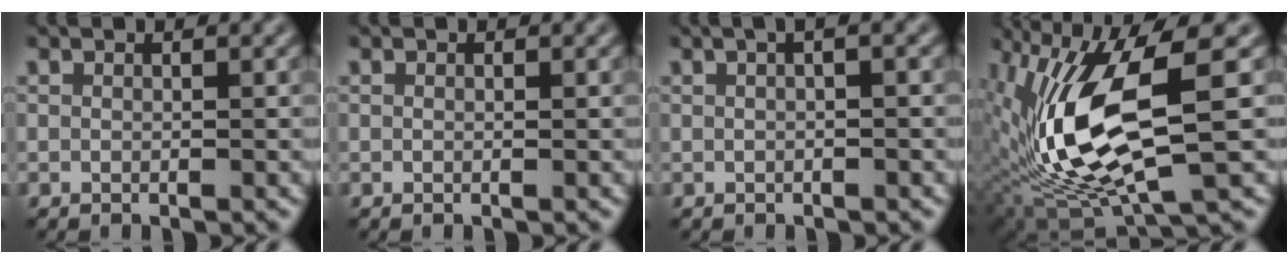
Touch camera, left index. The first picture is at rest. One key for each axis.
{"total": 0.0}
{"total": 3.1, "fx": 1.0, "fy": 1.4, "fz": 2.6, "tx": -0.017, "ty": 0.011, "tz": -0.008}
{"total": 11.4, "fx": 0.6, "fy": 4.0, "fz": 10.7, "tx": -0.235, "ty": -0.011, "tz": 0.019}